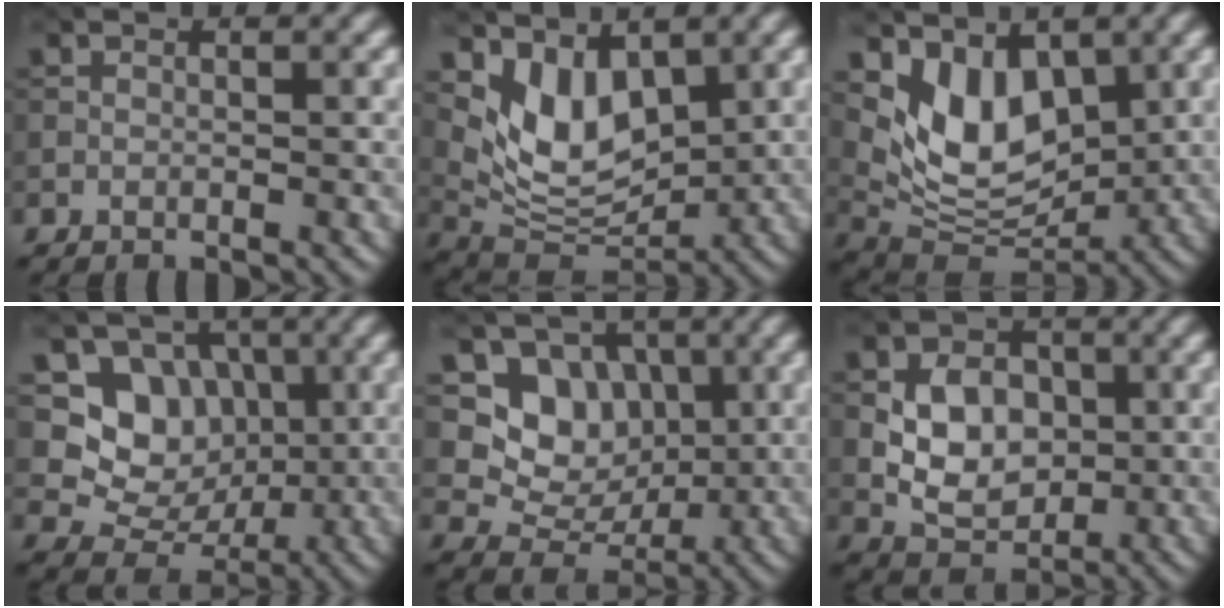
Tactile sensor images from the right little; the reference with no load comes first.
{"total": 5.1, "force": [2.3, 2.9, 3.4], "torque": [-0.069, -0.021, 0.043]}
{"total": 5.6, "force": [2.3, 3.5, 3.8], "torque": [-0.073, -0.024, 0.041]}
{"total": 6.2, "force": [1.2, 5.3, 2.9], "torque": [-0.032, -0.012, 0.011]}
{"total": 5.7, "force": [1.4, 4.8, 2.8], "torque": [-0.033, -0.011, 0.014]}
{"total": 5.2, "force": [0.1, 3.9, 3.4], "torque": [-0.056, -0.001, 0.004]}